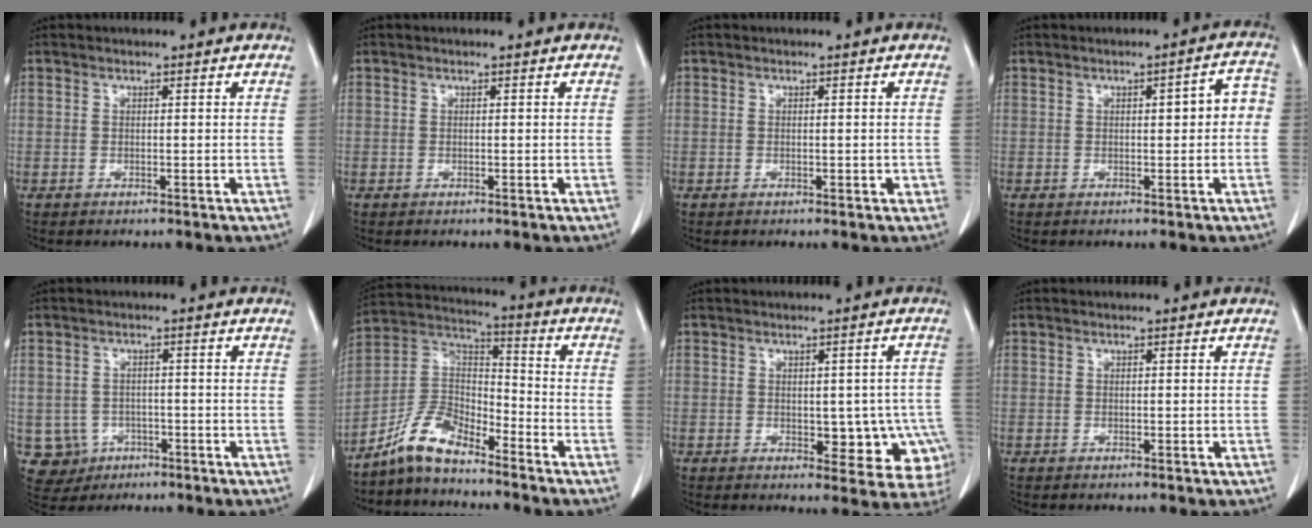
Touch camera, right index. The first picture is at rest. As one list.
[{"total": 0.0}, {"total": 1.0, "force": [-0.2, 0.4, 0.8], "torque": [-0.012, 0.000, 0.002]}, {"total": 4.3, "force": [0.2, 1.3, 4.1], "torque": [-0.046, 0.022, -0.003]}, {"total": 5.2, "force": [-1.7, 4.9, 0.5], "torque": [-0.010, 0.007, -0.019]}, {"total": 8.8, "force": [-7.2, 3.1, 4.0], "torque": [-0.090, 0.024, -0.147]}, {"total": 8.2, "force": [-2.2, 4.7, 6.4], "torque": [-0.051, 0.014, -0.018]}, {"total": 0.0}]